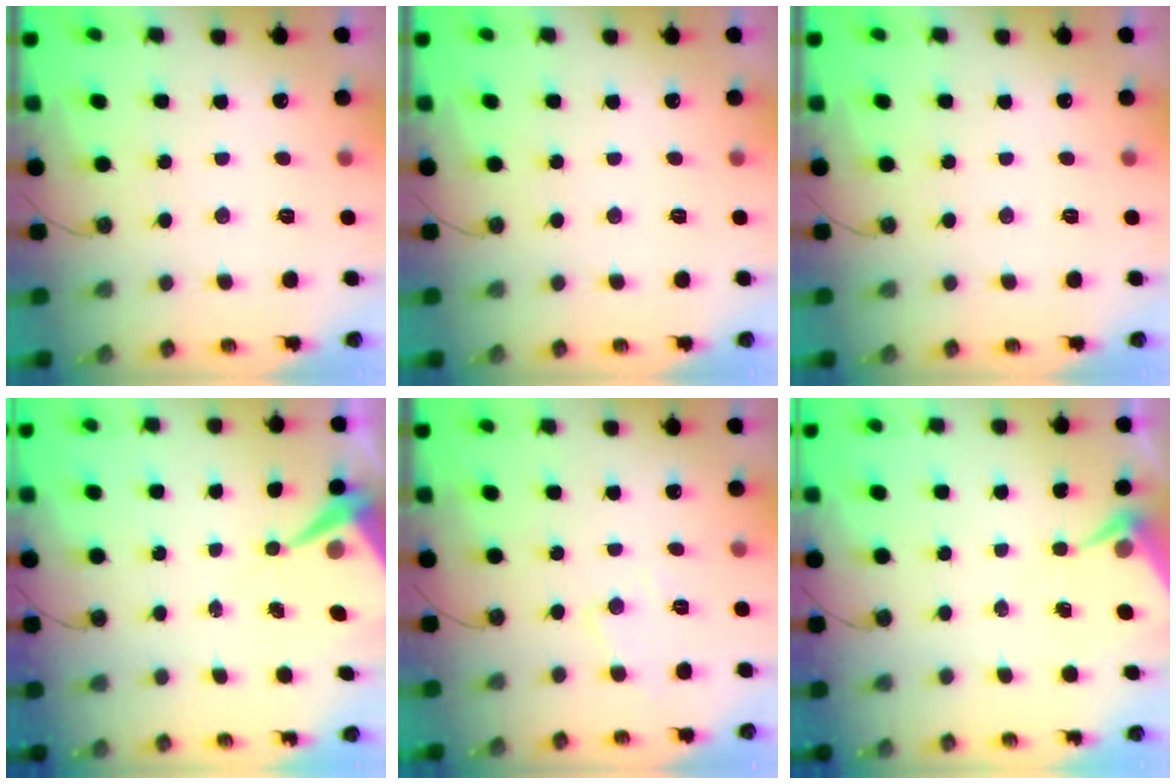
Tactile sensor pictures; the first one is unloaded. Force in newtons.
{"total": 0.0}
{"total": 0.0}
{"total": 7.0, "press": 7.0, "slide": 0.3}
{"total": 5.5, "press": 5.4, "slide": 0.8}
{"total": 5.8, "press": 5.8, "slide": 0.5}